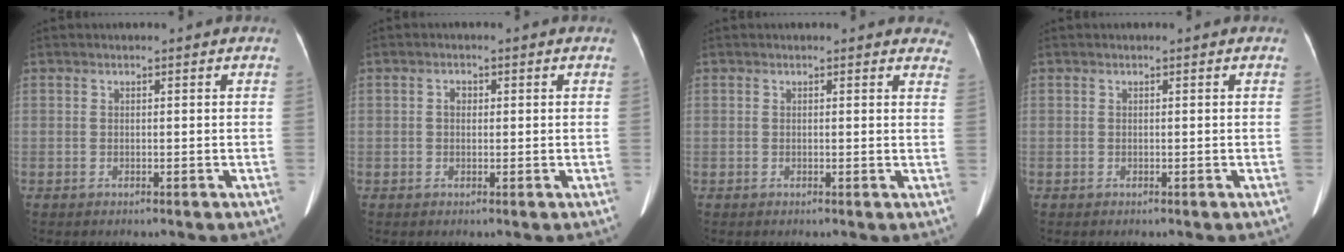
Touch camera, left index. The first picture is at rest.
{"total": 1.2, "force": [0.2, 0.8, 0.9], "torque": [-0.015, 0.006, 0.002]}
{"total": 5.3, "force": [4.9, 1.7, 1.1], "torque": [0.016, -0.011, 0.021]}
{"total": 0.0}